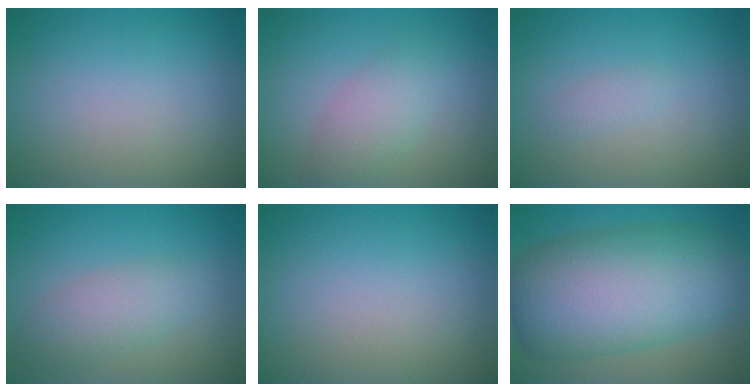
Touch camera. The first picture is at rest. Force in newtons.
{"total": 3.0, "press": 3.0, "slide": 0.1}
{"total": 0.8, "press": 0.8, "slide": 0.1}
{"total": 3.0, "press": 3.0, "slide": 0.1}
{"total": 0.0}
{"total": 12.8, "press": 12.8, "slide": 0.3}